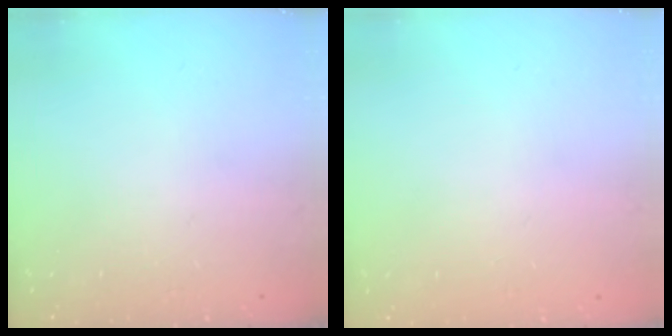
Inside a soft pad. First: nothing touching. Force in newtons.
{"total": 0.0}